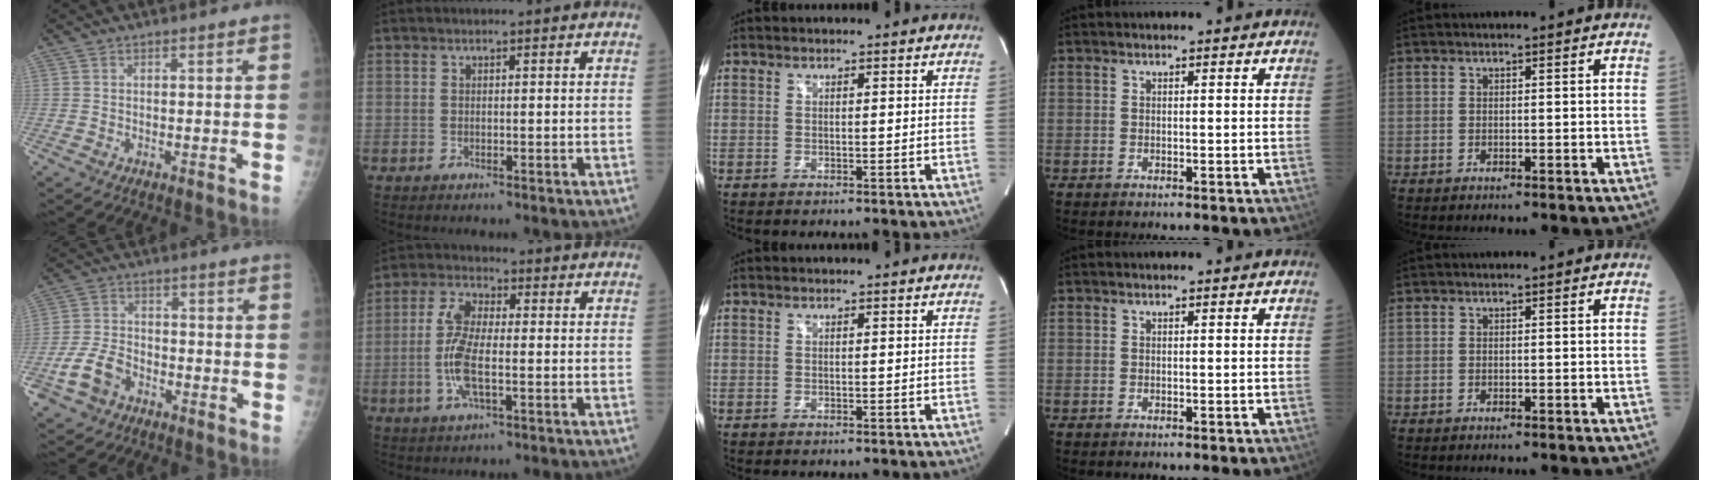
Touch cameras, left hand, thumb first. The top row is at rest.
{"thumb": {"total": 8.6, "force": [-4.3, 6.0, 4.5], "torque": [-0.087, 0.026, -0.078]}, "index": {"total": 8.0, "force": [-1.5, 2.4, 7.5], "torque": [-0.165, -0.004, -0.034]}}